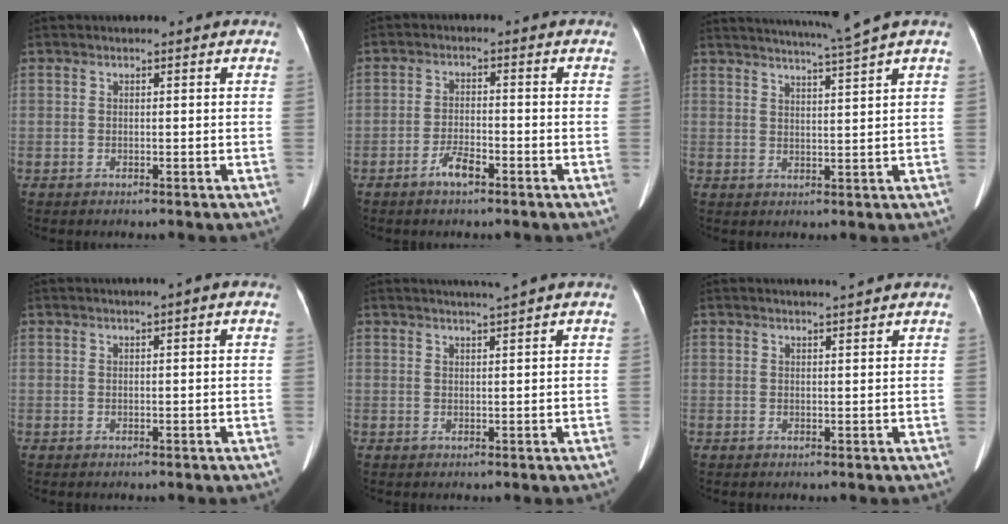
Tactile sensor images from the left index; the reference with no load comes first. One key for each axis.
{"total": 3.3, "fx": -2.3, "fy": 0.9, "fz": 2.3, "tx": -0.047, "ty": 0.001, "tz": -0.042}
{"total": 7.8, "fx": 6.6, "fy": -2.4, "fz": 3.4, "tx": -0.054, "ty": -0.011, "tz": 0.099}
{"total": 1.6, "fx": 0.9, "fy": -0.2, "fz": 1.3, "tx": -0.027, "ty": 0.009, "tz": 0.015}
{"total": 3.1, "fx": 2.6, "fy": -1.1, "fz": 1.3, "tx": -0.015, "ty": 0.003, "tz": 0.045}
{"total": 3.3, "fx": 3.0, "fy": -0.6, "fz": 1.3, "tx": -0.018, "ty": 0.006, "tz": 0.042}